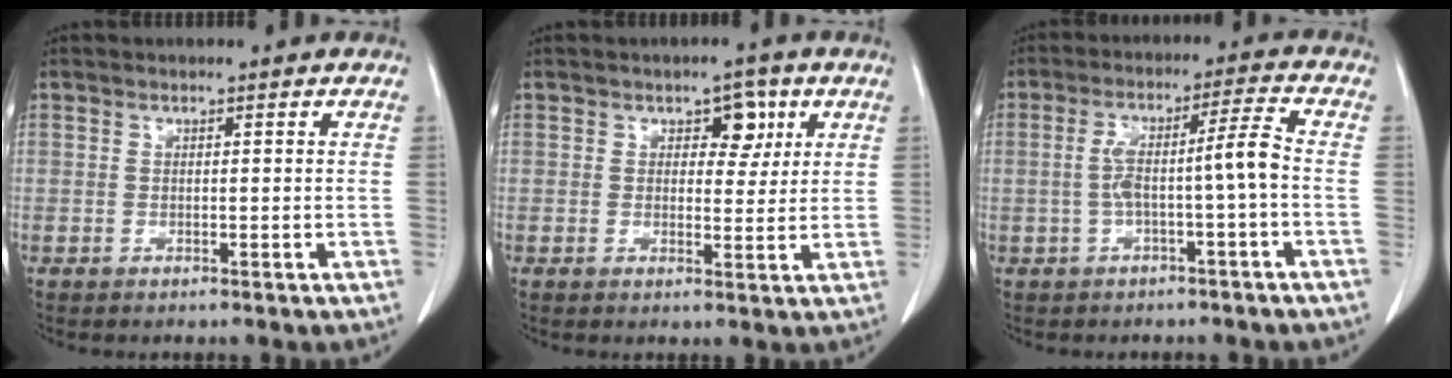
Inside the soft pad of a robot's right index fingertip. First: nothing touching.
{"total": 4.1, "force": [1.8, 2.4, 2.8], "torque": [-0.030, 0.006, 0.025]}
{"total": 6.7, "force": [-1.3, -0.2, 6.6], "torque": [-0.125, 0.028, -0.016]}